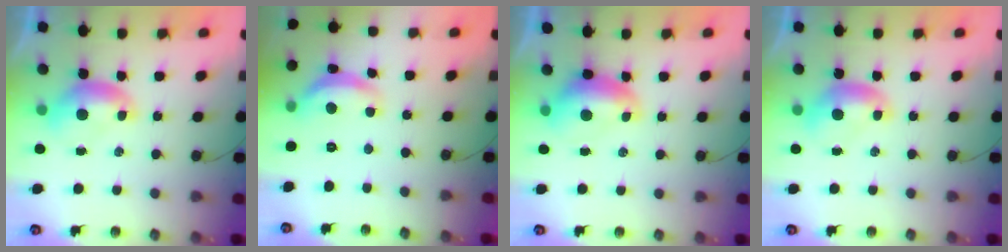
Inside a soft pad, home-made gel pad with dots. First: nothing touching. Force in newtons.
{"total": 6.7, "press": 6.7, "slide": 0.7}
{"total": 1.2, "press": 1.1, "slide": 0.4}
{"total": 0.0}